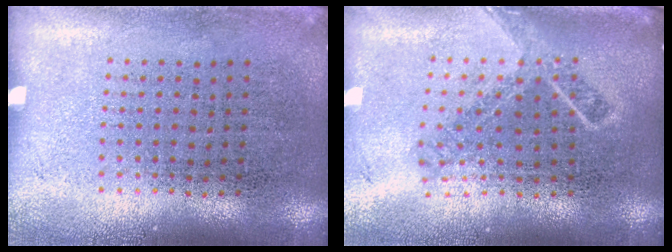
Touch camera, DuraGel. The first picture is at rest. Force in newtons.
{"total": 1.6, "press": 1.2, "slide": 1.1}